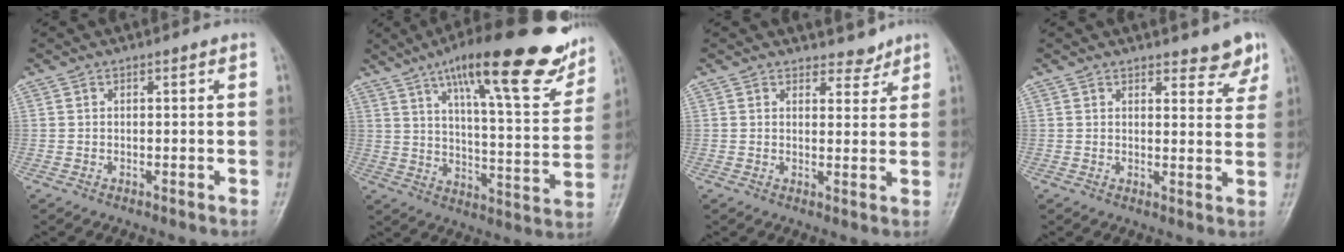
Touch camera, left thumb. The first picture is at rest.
{"total": 24.5, "force": [15.8, 5.7, 17.9], "torque": [-0.231, -0.052, 0.232]}
{"total": 3.1, "force": [2.7, 1.4, 0.2], "torque": [0.018, -0.021, 0.036]}
{"total": 5.4, "force": [4.6, 1.9, 2.1], "torque": [0.000, -0.030, 0.050]}